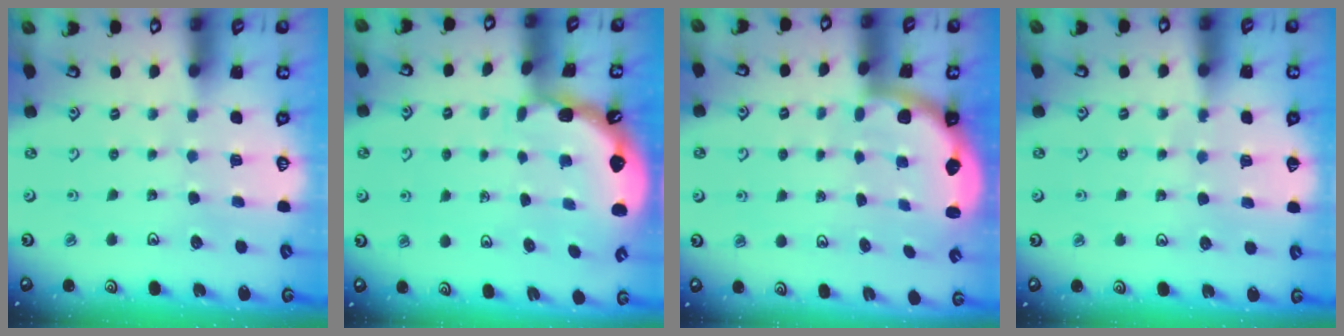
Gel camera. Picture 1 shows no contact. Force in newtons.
{"total": 1.5, "press": 1.5, "slide": 0.2}
{"total": 2.2, "press": 2.1, "slide": 0.8}
{"total": 4.0, "press": 3.7, "slide": 1.5}